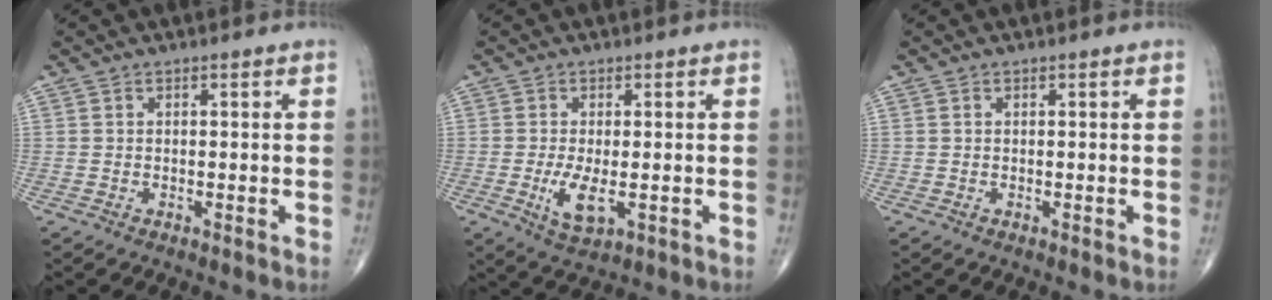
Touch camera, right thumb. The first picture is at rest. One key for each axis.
{"total": 5.5, "fx": -1.1, "fy": 2.2, "fz": 4.9, "tx": -0.093, "ty": -0.013, "tz": -0.014}
{"total": 0.0}